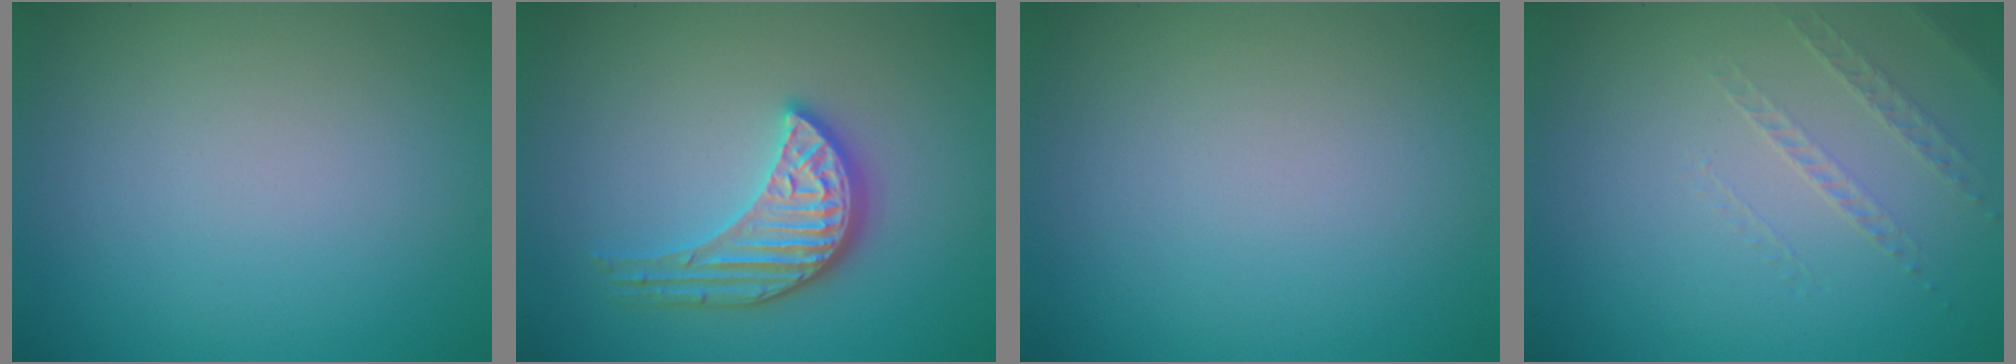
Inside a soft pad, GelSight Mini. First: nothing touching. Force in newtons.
{"total": 3.9, "press": 3.5, "slide": 1.6}
{"total": 0.0}
{"total": 1.1, "press": 0.6, "slide": 0.9}